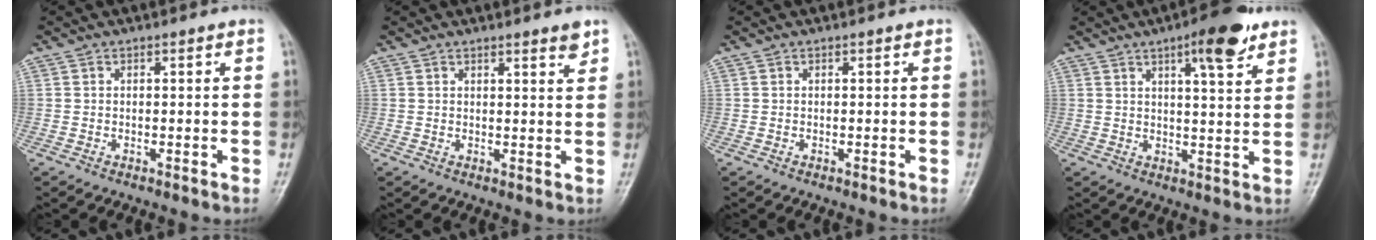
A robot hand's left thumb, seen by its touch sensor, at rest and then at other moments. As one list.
[{"total": 2.4, "force": [1.8, 0.3, 1.4], "torque": [-0.014, -0.015, 0.026]}, {"total": 0.0}, {"total": 9.0, "force": [5.2, 2.3, 7.0], "torque": [-0.087, -0.025, 0.073]}]